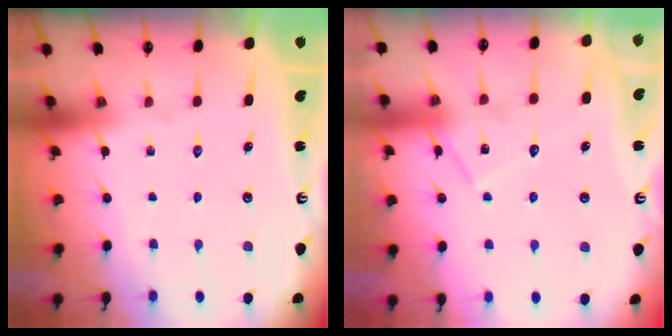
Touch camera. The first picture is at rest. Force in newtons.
{"total": 12.1, "press": 12.0, "slide": 0.9}